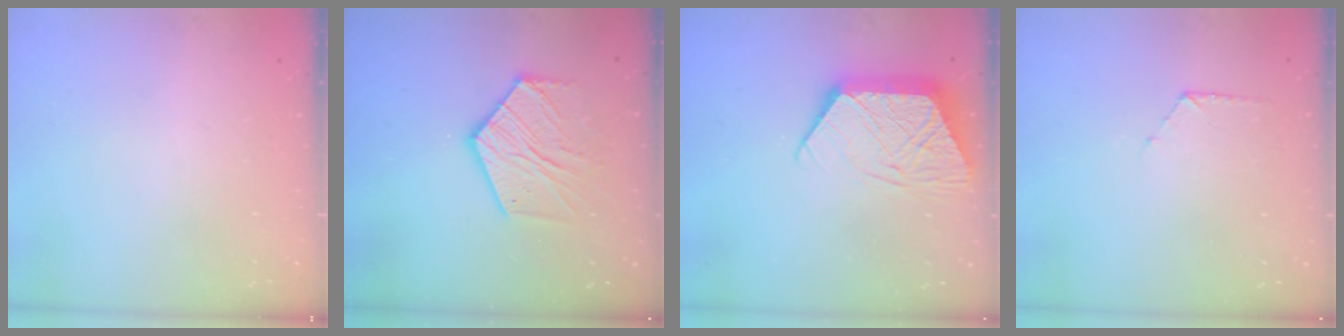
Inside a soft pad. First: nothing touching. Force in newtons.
{"total": 13.0, "press": 13.0, "slide": 0.9}
{"total": 13.5, "press": 13.4, "slide": 1.0}
{"total": 5.0, "press": 5.0, "slide": 0.5}